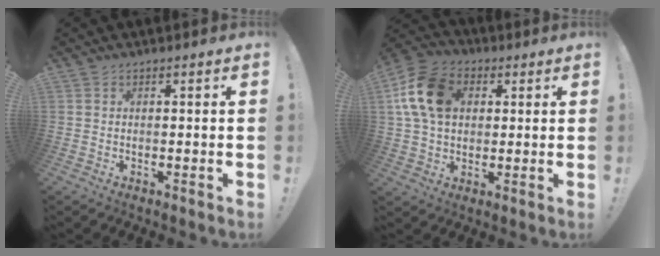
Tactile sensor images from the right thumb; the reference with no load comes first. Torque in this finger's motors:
{"motor_torque": [1.20, 2.88, 0.21, 0.12, 0.49]}